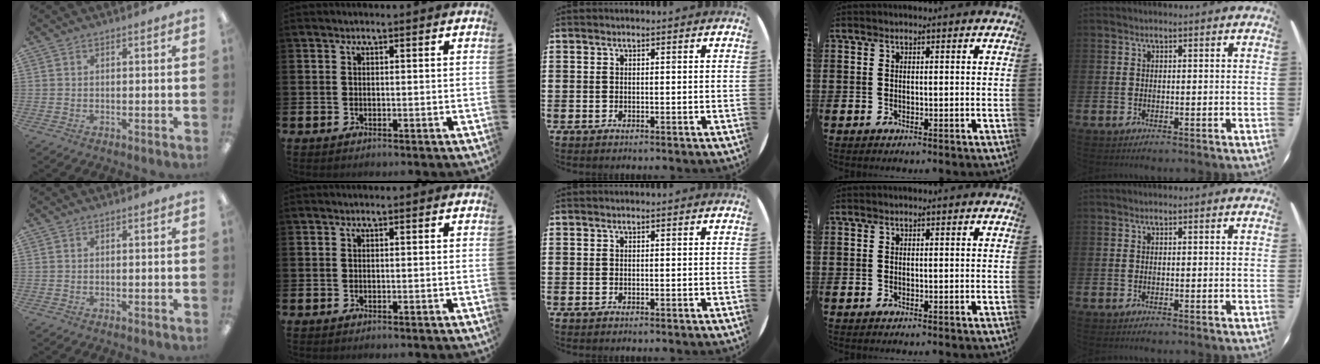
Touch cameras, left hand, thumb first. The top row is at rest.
{}